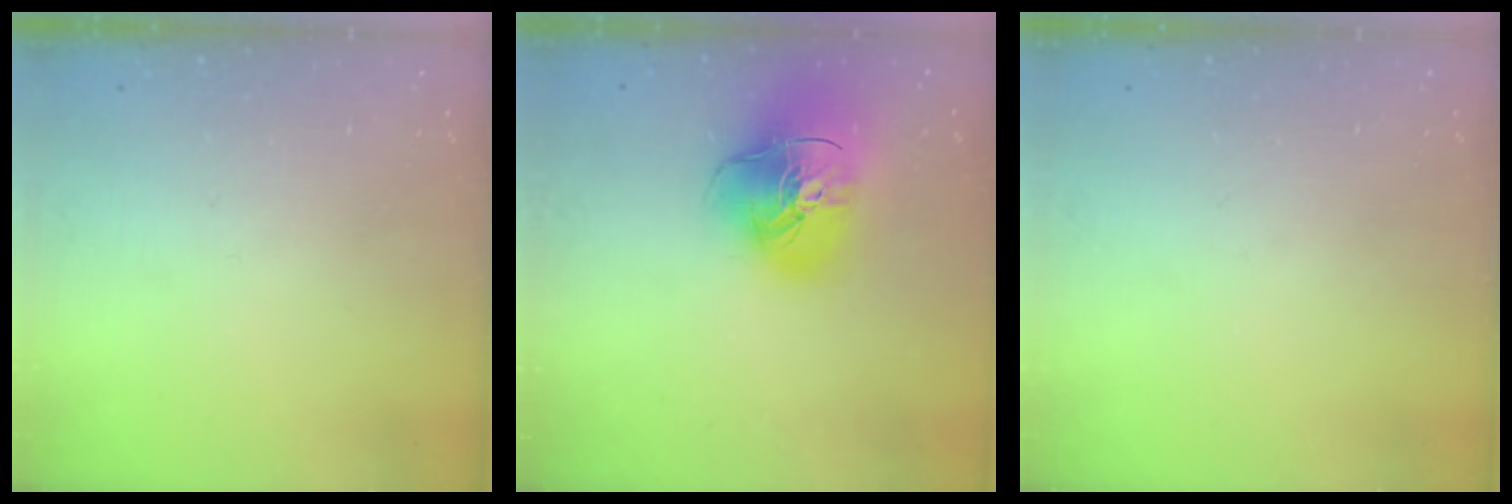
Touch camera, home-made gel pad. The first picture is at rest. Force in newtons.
{"total": 19.5, "press": 19.4, "slide": 2.3}
{"total": 0.0}